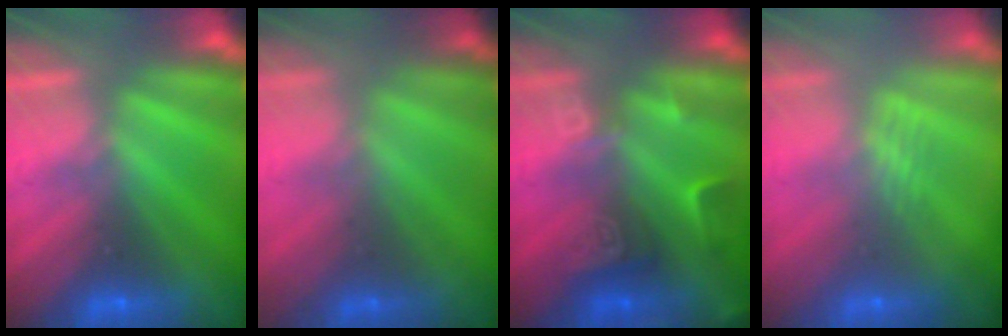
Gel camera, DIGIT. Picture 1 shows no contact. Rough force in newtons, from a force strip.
{"total": 1.7}
{"total": 2.6}
{"total": 2.3}